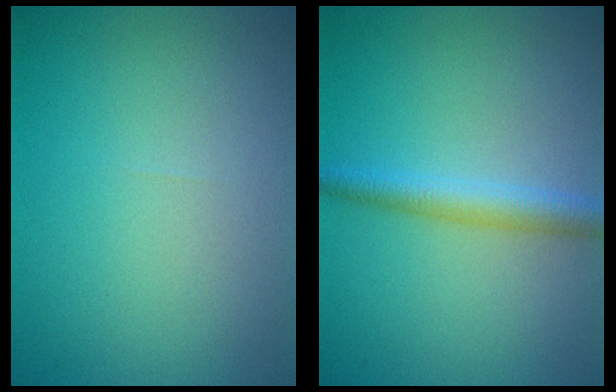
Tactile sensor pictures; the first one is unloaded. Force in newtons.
{"total": 2.7, "press": 2.7, "slide": 0.1}